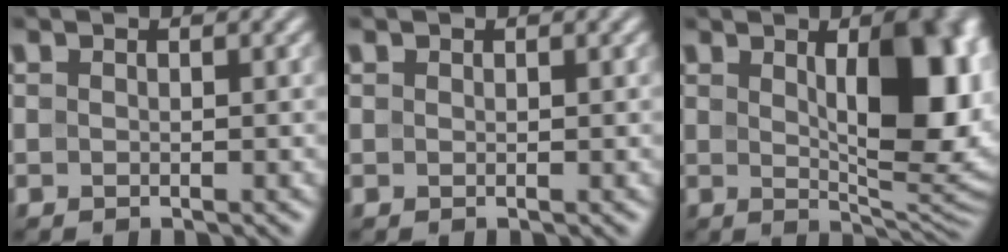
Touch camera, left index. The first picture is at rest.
{"total": 0.0}
{"total": 11.0, "force": [2.0, 4.6, 9.8], "torque": [-0.122, -0.002, 0.040]}